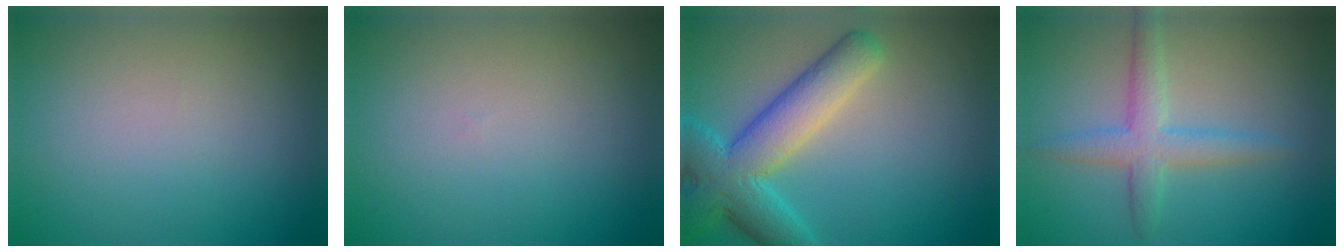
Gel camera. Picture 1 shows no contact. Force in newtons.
{"total": 0.0}
{"total": 7.3, "press": 7.3, "slide": 0.3}
{"total": 3.3, "press": 3.3, "slide": 0.1}